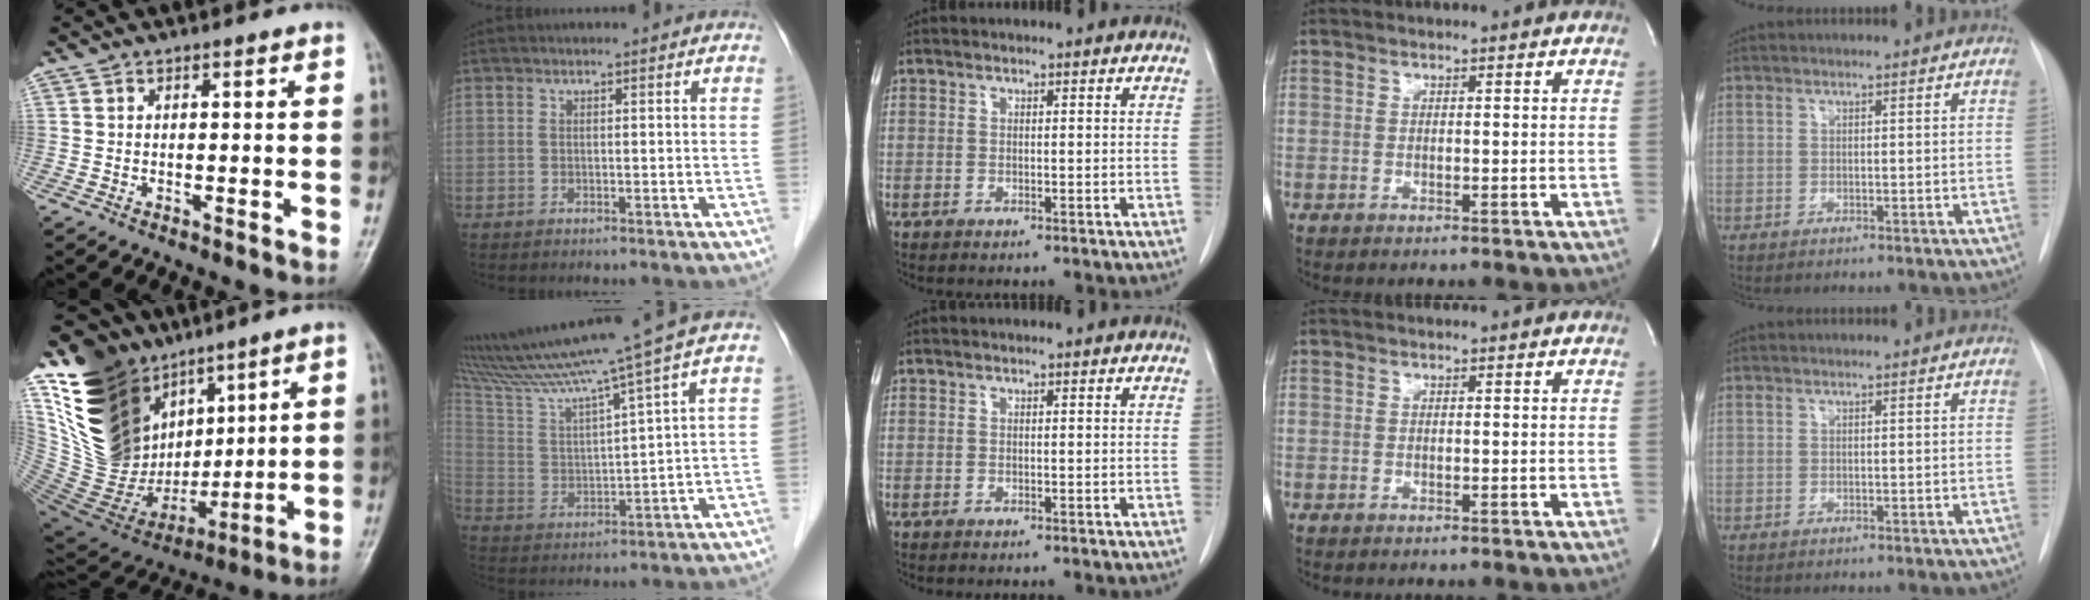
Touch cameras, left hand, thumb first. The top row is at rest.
{"thumb": {"total": 28.6, "force": [11.7, 19.4, 17.5], "torque": [-0.309, -0.030, 0.238]}, "index": {"total": 15.1, "force": [12.3, -3.1, 8.2], "torque": [-0.150, -0.011, 0.217]}}